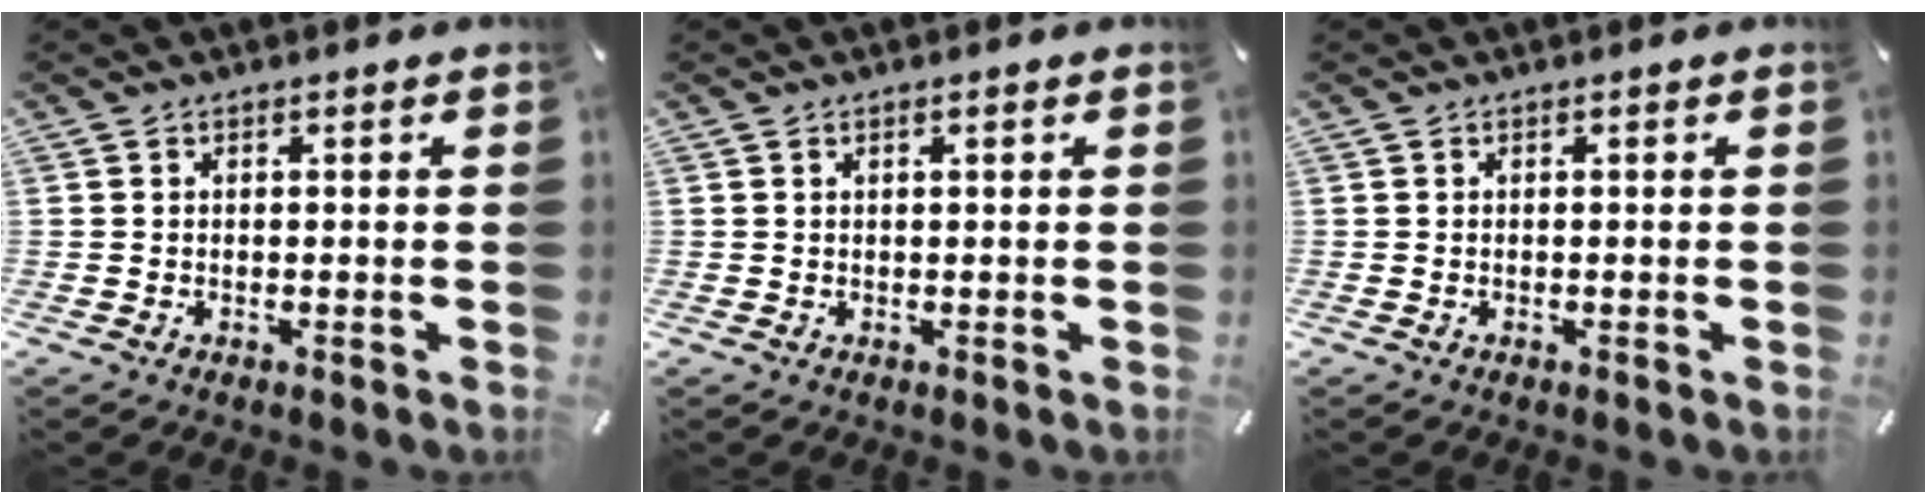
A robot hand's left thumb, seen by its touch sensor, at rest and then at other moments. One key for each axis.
{"total": 0.8, "fx": 0.3, "fy": 0.1, "fz": 0.7, "tx": -0.013, "ty": 0.001, "tz": 0.005}
{"total": 0.0}